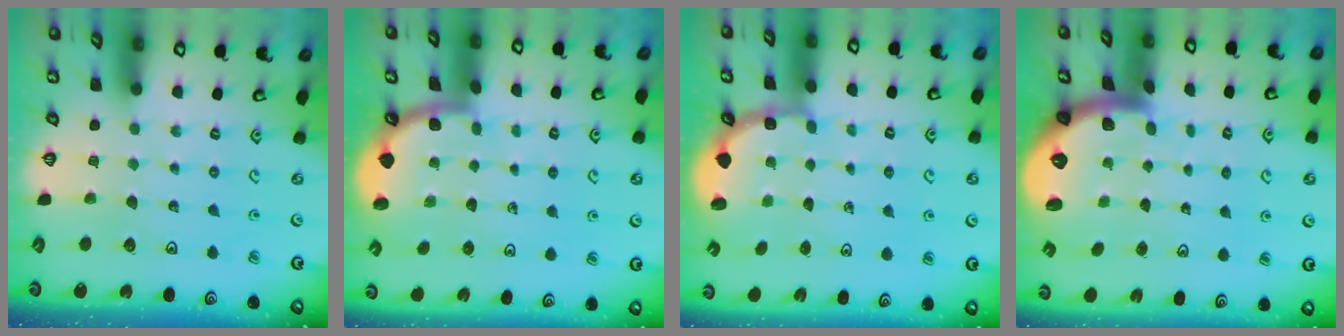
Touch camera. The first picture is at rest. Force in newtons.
{"total": 1.8, "press": 1.8, "slide": 0.1}
{"total": 2.8, "press": 2.4, "slide": 1.4}
{"total": 2.8, "press": 2.7, "slide": 0.6}